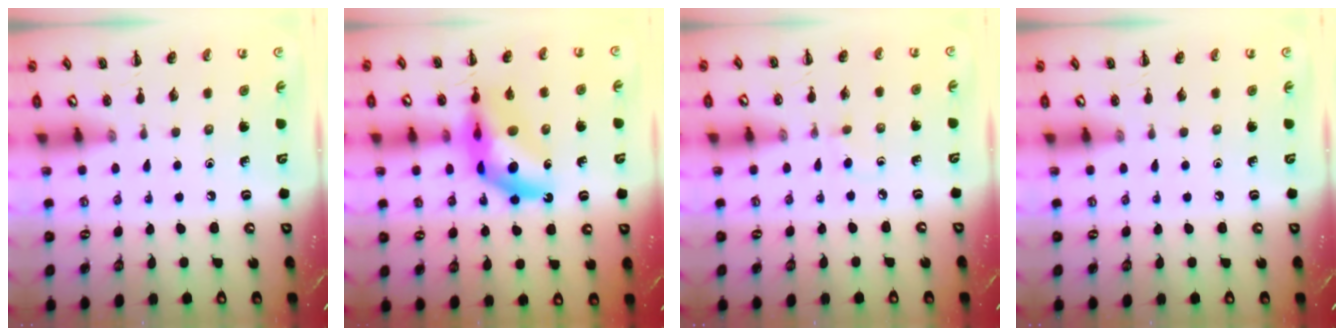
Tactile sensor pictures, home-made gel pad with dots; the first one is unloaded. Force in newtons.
{"total": 12.4, "press": 11.8, "slide": 3.6}
{"total": 2.0, "press": 1.8, "slide": 0.9}
{"total": 0.0}